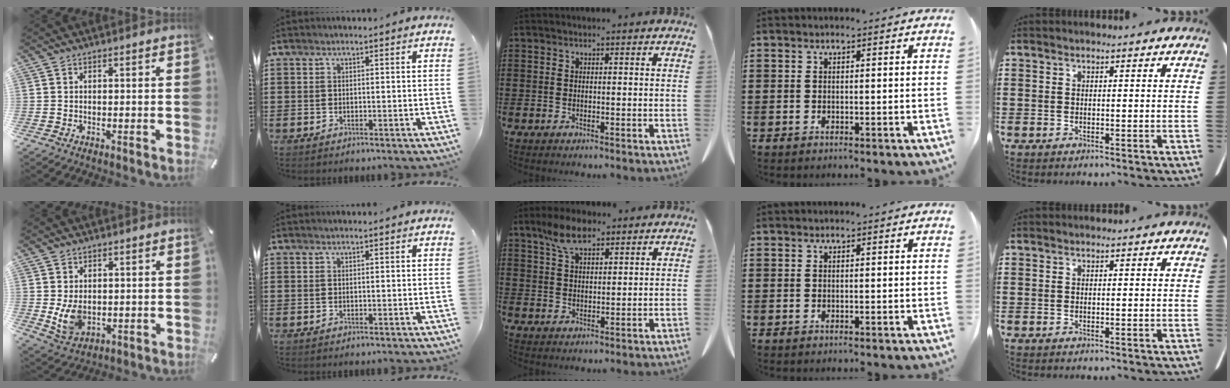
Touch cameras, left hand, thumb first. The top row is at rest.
{"thumb": {"total": 6.7, "force": [0.6, 5.1, 4.3], "torque": [-0.094, -0.008, 0.010]}, "middle": {"total": 6.0, "force": [3.9, 2.5, 3.8], "torque": [-0.086, 0.004, 0.074]}}